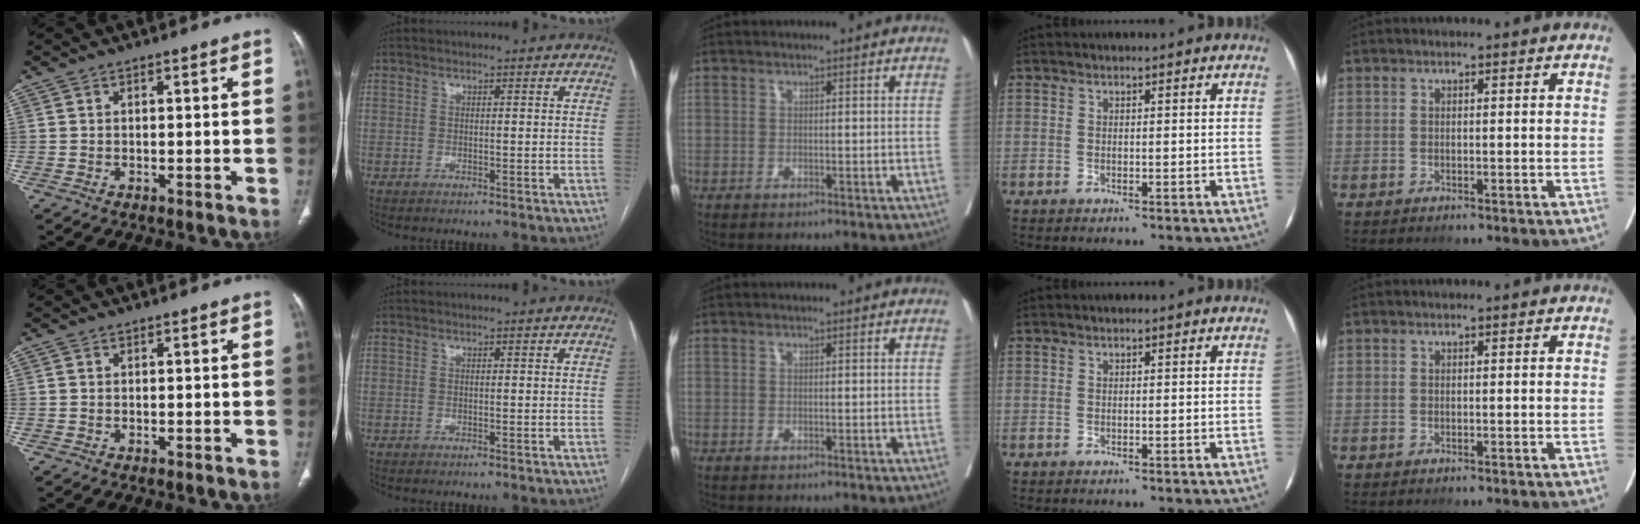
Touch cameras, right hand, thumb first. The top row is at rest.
{}